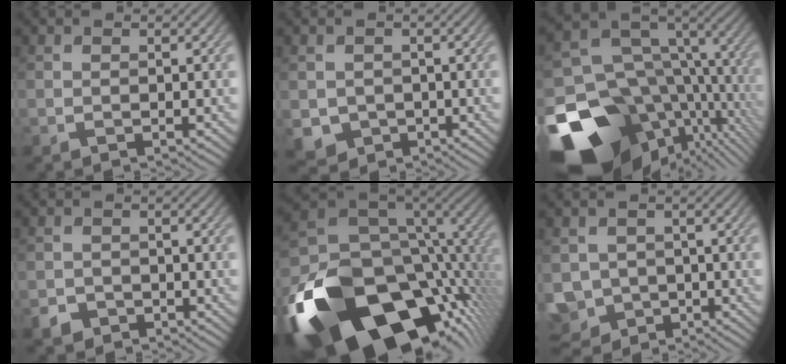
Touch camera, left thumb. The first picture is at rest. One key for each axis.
{"total": 3.5, "fx": -0.8, "fy": 3.3, "fz": 1.0, "tx": -0.037, "ty": -0.022, "tz": -0.016}
{"total": 19.9, "fx": -6.4, "fy": 13.9, "fz": 12.7, "tx": -0.263, "ty": -0.018, "tz": -0.063}
{"total": 2.3, "fx": -1.5, "fy": 1.6, "fz": 0.6, "tx": -0.011, "ty": -0.007, "tz": -0.033}
{"total": 21.4, "fx": -8.7, "fy": 12.7, "fz": 14.9, "tx": -0.328, "ty": -0.052, "tz": -0.122}
{"total": 6.1, "fx": -2.0, "fy": 5.4, "fz": 2.2, "tx": -0.062, "ty": -0.028, "tz": -0.038}